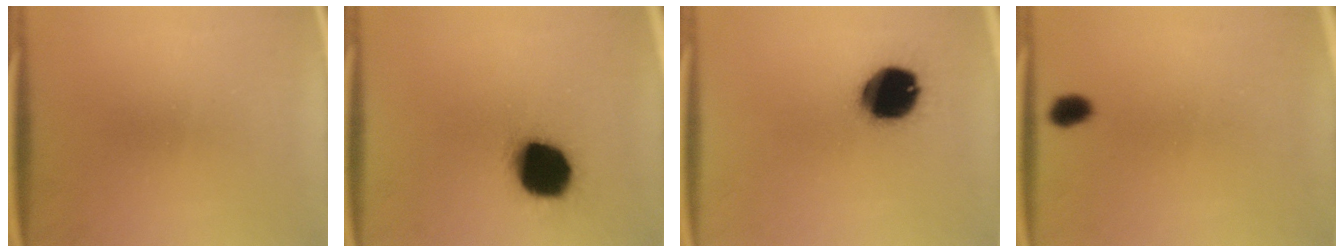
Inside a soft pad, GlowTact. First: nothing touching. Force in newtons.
{"total": 17.1}
{"total": 14.3}
{"total": 2.4}